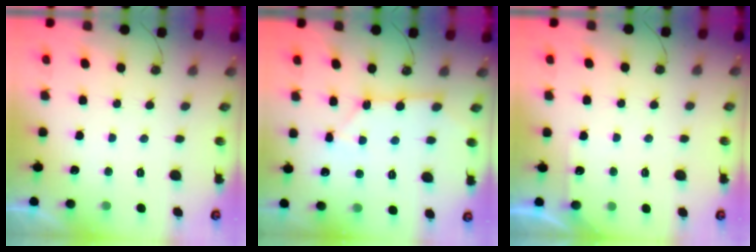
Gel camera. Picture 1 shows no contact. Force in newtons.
{"total": 5.1, "press": 5.1, "slide": 0.4}
{"total": 3.1, "press": 3.1, "slide": 0.4}